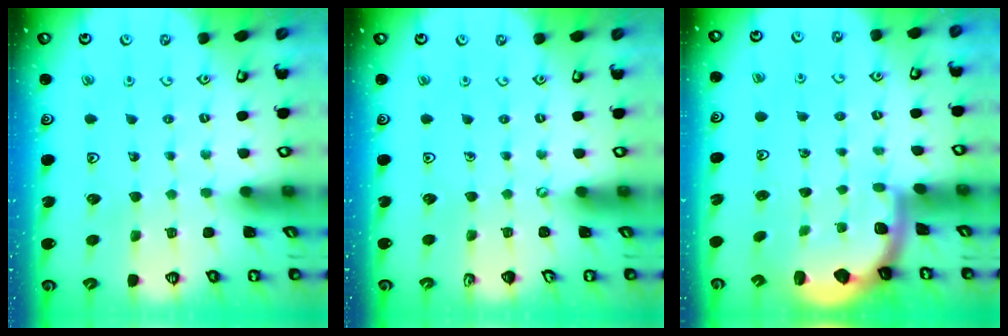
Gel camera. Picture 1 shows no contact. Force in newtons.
{"total": 0.0}
{"total": 2.0, "press": 2.0, "slide": 0.5}